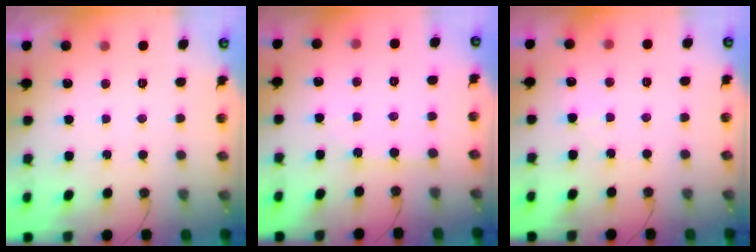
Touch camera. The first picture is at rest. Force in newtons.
{"total": 3.4, "press": 3.4, "slide": 0.4}
{"total": 4.3, "press": 4.3, "slide": 0.6}